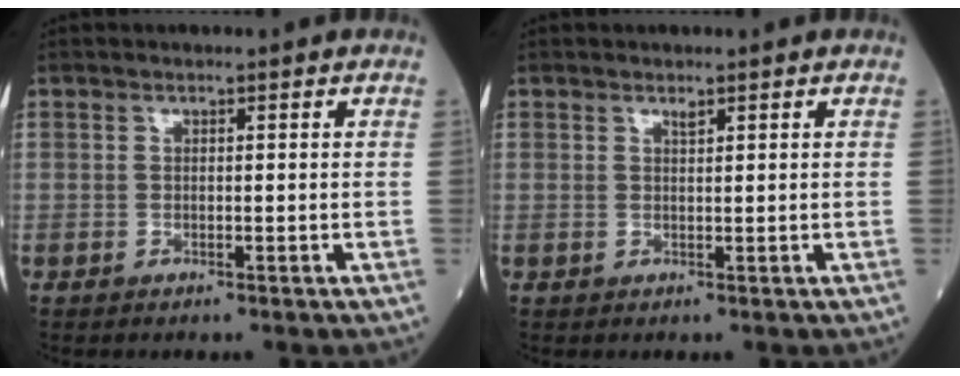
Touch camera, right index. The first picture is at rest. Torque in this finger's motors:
{"motor_torque": [-0.02, 0.01, -0.02, 0.02]}